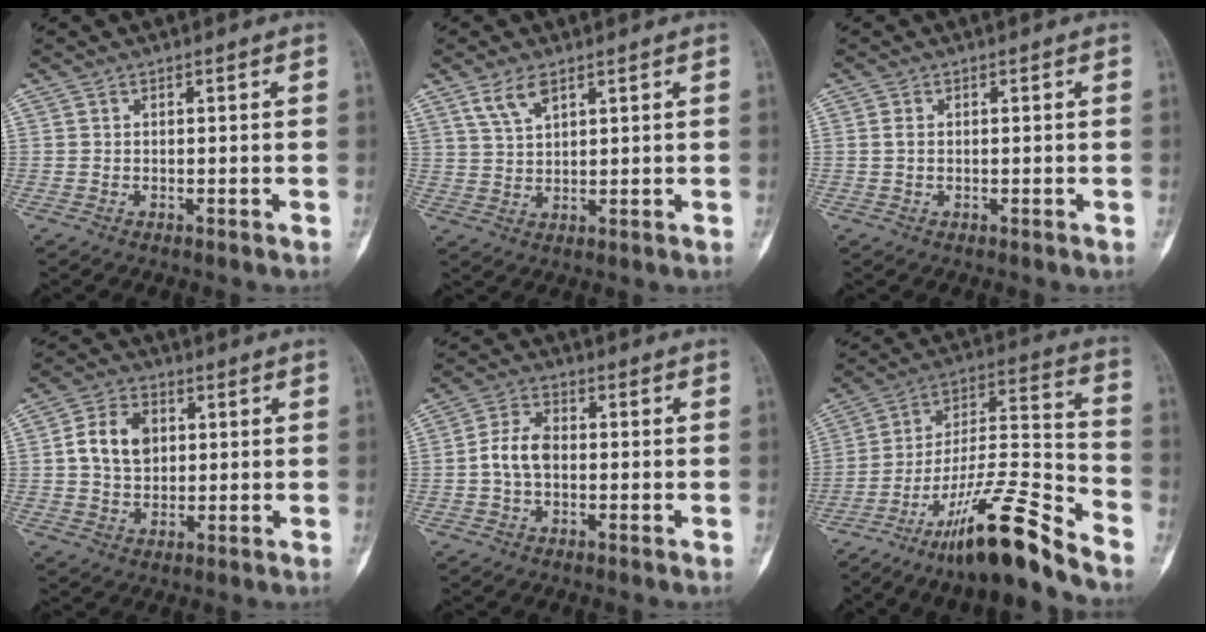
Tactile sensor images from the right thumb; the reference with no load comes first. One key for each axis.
{"total": 4.7, "fx": 3.1, "fy": 1.9, "fz": 3.0, "tx": -0.059, "ty": -0.011, "tz": 0.066}
{"total": 1.2, "fx": 0.1, "fy": 0.8, "fz": 0.9, "tx": -0.020, "ty": -0.002, "tz": 0.001}
{"total": 8.9, "fx": 1.5, "fy": 6.6, "fz": 5.8, "tx": -0.086, "ty": 0.005, "tz": 0.023}
{"total": 6.2, "fx": -0.6, "fy": 4.0, "fz": 4.7, "tx": -0.088, "ty": 0.018, "tz": -0.018}
{"total": 20.0, "fx": -14.5, "fy": 2.6, "fz": 13.6, "tx": -0.251, "ty": 0.091, "tz": -0.250}